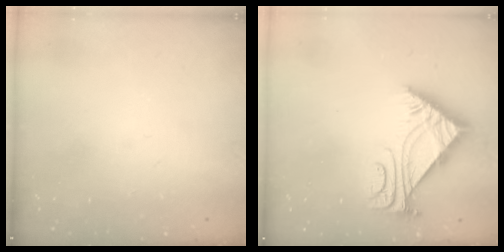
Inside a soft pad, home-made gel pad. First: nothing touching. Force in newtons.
{"total": 5.9, "press": 5.8, "slide": 0.6}